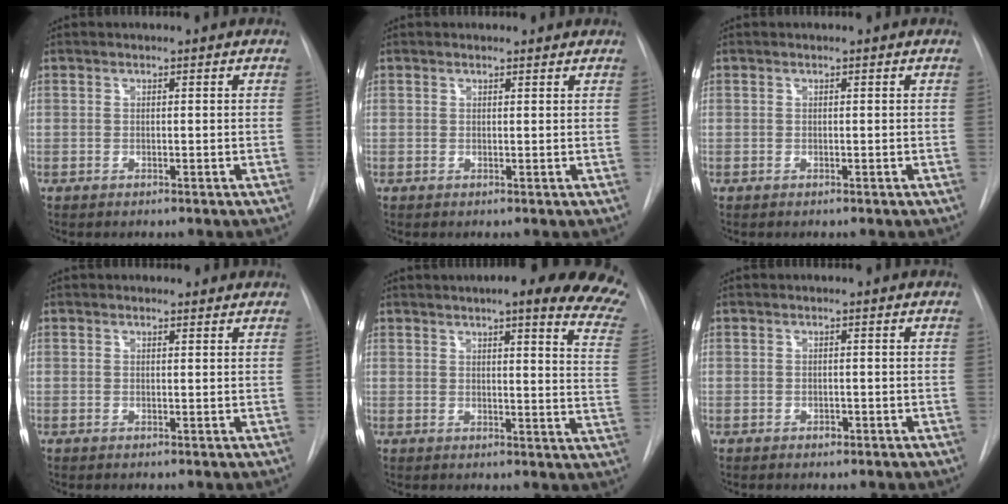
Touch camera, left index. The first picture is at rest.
{"total": 1.7, "force": [1.6, 0.5, 0.2], "torque": [-0.010, 0.009, 0.018]}
{"total": 0.0}
{"total": 1.6, "force": [1.5, 0.6, 0.2], "torque": [-0.007, 0.007, 0.016]}
{"total": 19.7, "force": [15.6, 2.8, 11.7], "torque": [-0.133, -0.035, 0.157]}
{"total": 0.7, "force": [-0.3, 0.5, 0.3], "torque": [-0.005, 0.001, -0.004]}